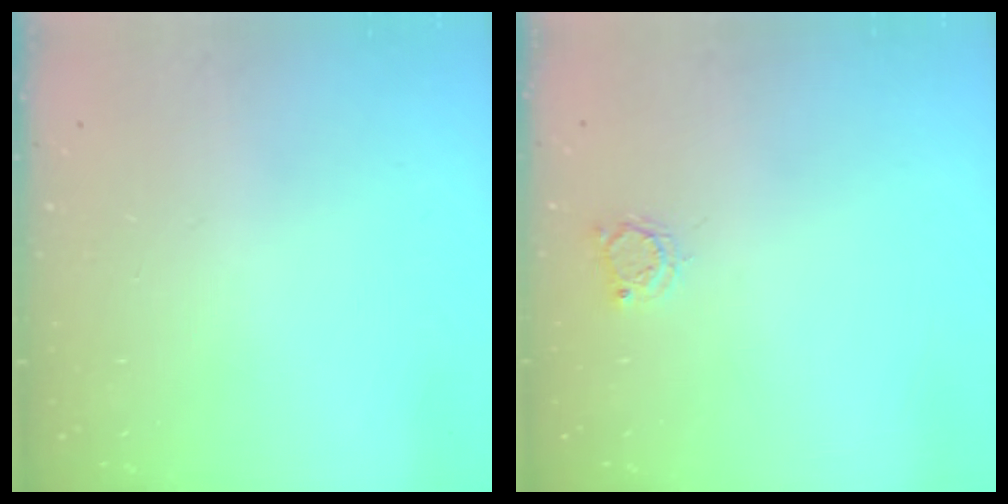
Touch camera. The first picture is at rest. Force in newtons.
{"total": 2.9, "press": 2.8, "slide": 0.4}